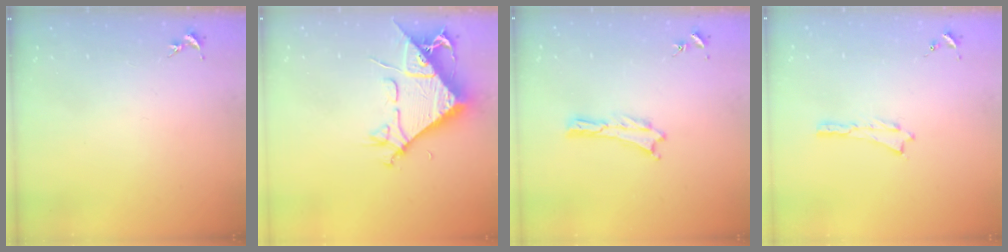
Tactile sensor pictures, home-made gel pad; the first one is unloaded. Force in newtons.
{"total": 9.5, "press": 9.4, "slide": 1.2}
{"total": 0.0}
{"total": 0.0}